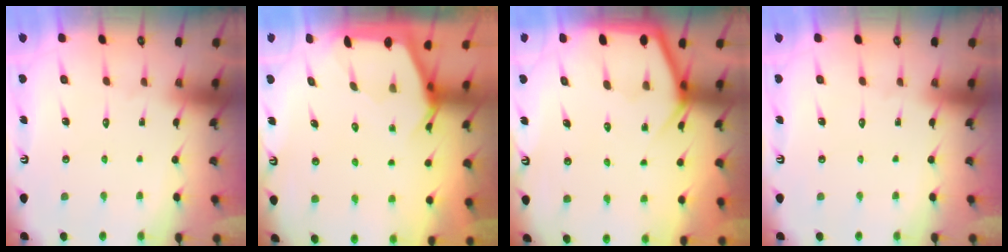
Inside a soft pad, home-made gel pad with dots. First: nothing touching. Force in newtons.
{"total": 2.3, "press": 2.3, "slide": 0.2}
{"total": 4.8, "press": 4.8, "slide": 0.5}
{"total": 0.0}